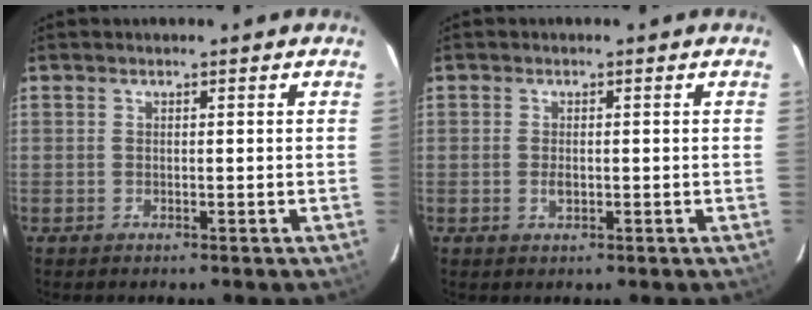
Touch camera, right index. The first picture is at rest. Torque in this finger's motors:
{"motor_torque": [0.70, 0.06, 0.27, 0.01]}